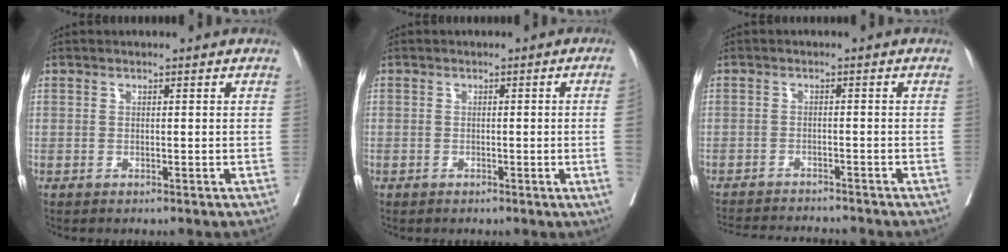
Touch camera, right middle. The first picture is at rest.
{"total": 2.9, "force": [-0.5, -1.0, 2.6], "torque": [-0.033, -0.004, -0.007]}
{"total": 9.8, "force": [-9.3, 0.9, 2.7], "torque": [-0.039, -0.004, -0.133]}